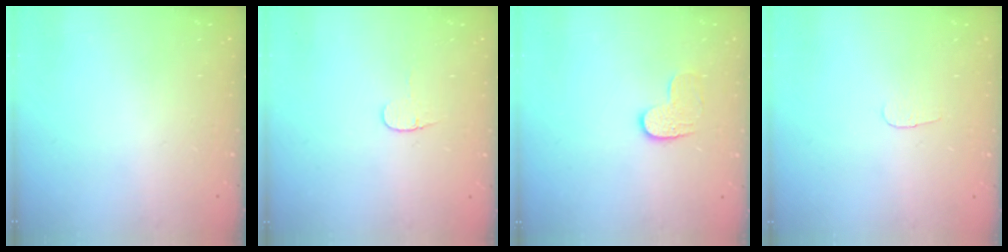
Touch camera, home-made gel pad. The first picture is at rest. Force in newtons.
{"total": 3.7, "press": 3.7, "slide": 0.4}
{"total": 6.2, "press": 6.2, "slide": 0.3}
{"total": 2.8, "press": 2.8, "slide": 0.3}